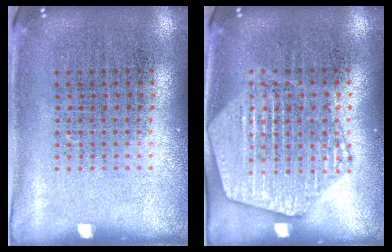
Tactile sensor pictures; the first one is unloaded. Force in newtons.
{"total": 1.9, "press": 1.9, "slide": 0.2}